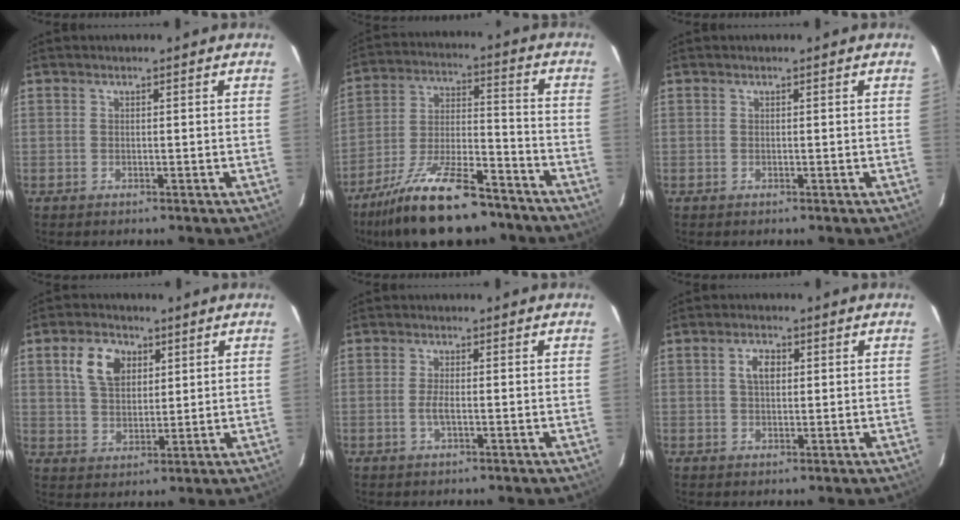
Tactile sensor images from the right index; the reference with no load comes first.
{"total": 20.5, "force": [-15.8, 6.3, 11.5], "torque": [-0.219, -0.015, -0.253]}
{"total": 0.0}
{"total": 8.3, "force": [3.5, 5.5, 5.2], "torque": [-0.100, 0.018, 0.066]}
{"total": 2.1, "force": [-0.6, 0.4, 2.0], "torque": [-0.040, -0.004, -0.012]}
{"total": 3.6, "force": [0.9, 2.1, 2.7], "torque": [-0.049, 0.010, 0.018]}